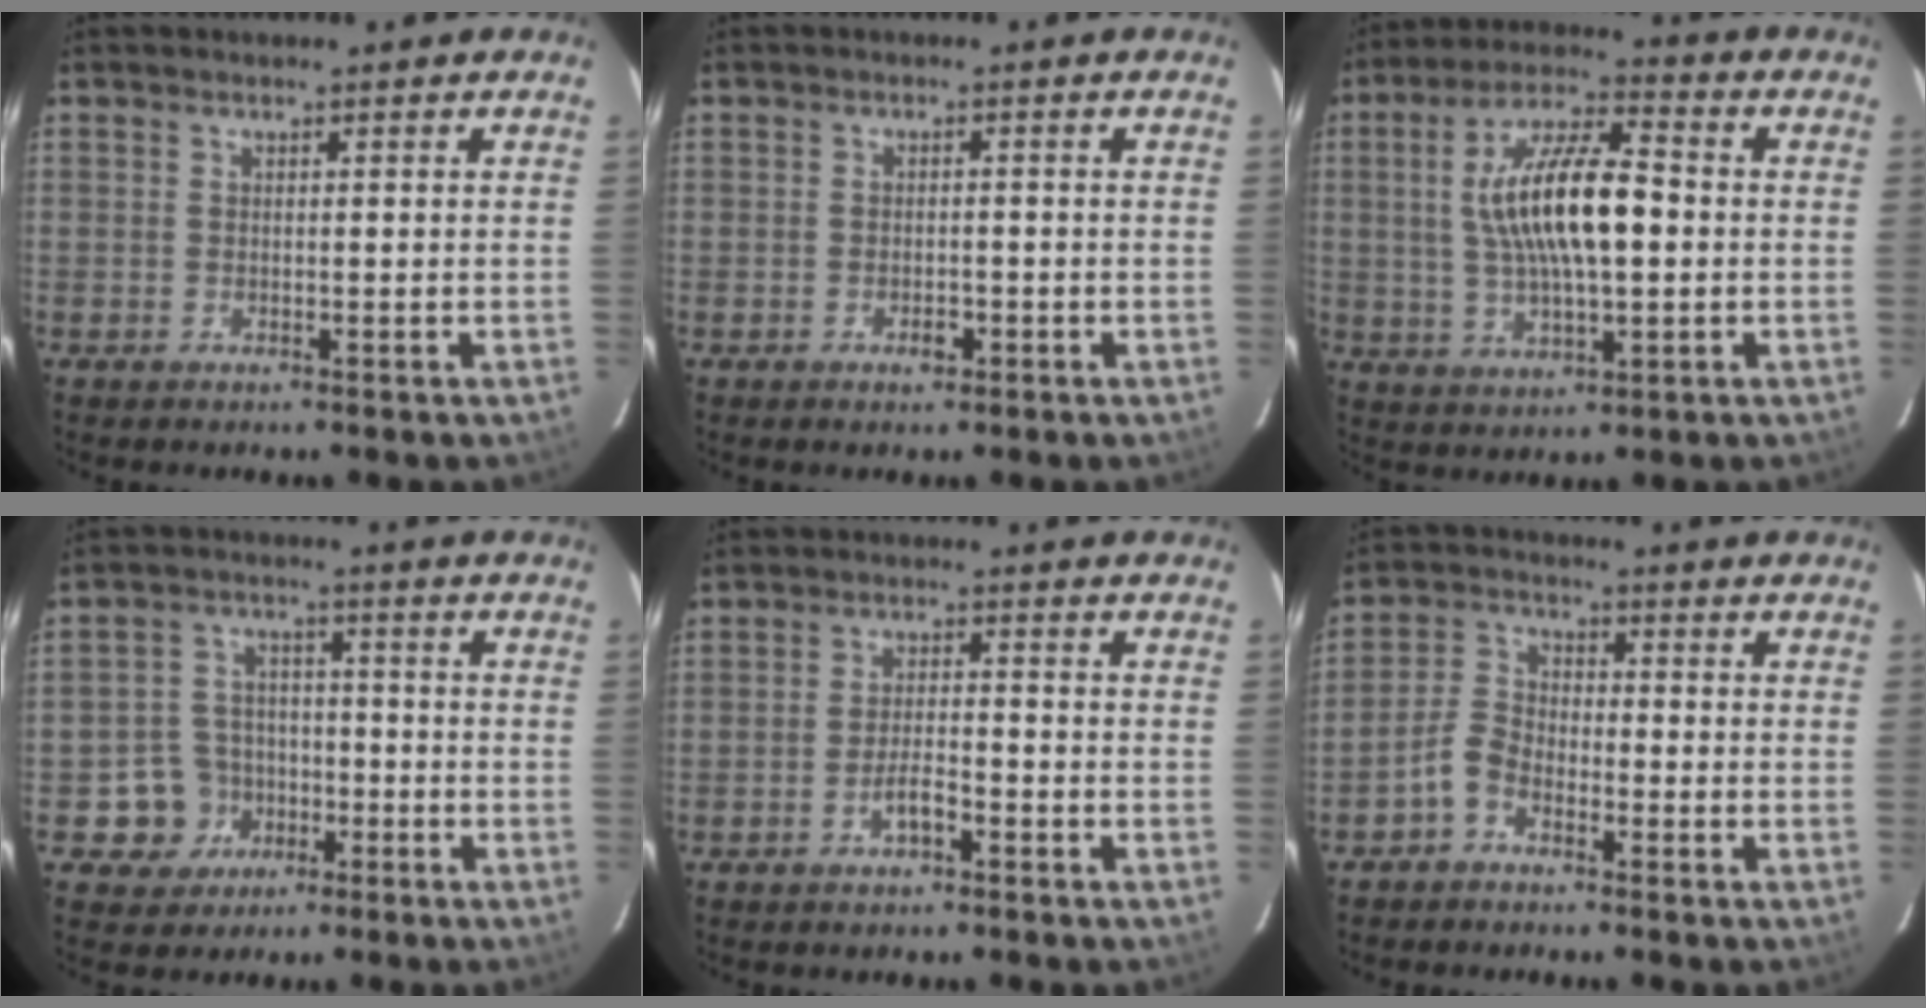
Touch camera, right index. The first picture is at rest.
{"total": 1.9, "force": [-1.1, 1.2, 1.1], "torque": [-0.019, 0.002, -0.015]}
{"total": 14.5, "force": [0.8, 4.9, 13.7], "torque": [-0.256, 0.013, 0.015]}
{"total": 7.3, "force": [-3.2, 6.5, 1.0], "torque": [-0.041, 0.031, -0.042]}
{"total": 3.4, "force": [-2.2, 0.8, 2.4], "torque": [-0.054, 0.005, -0.038]}
{"total": 4.3, "force": [-3.0, 2.3, 2.2], "torque": [-0.054, 0.016, -0.064]}